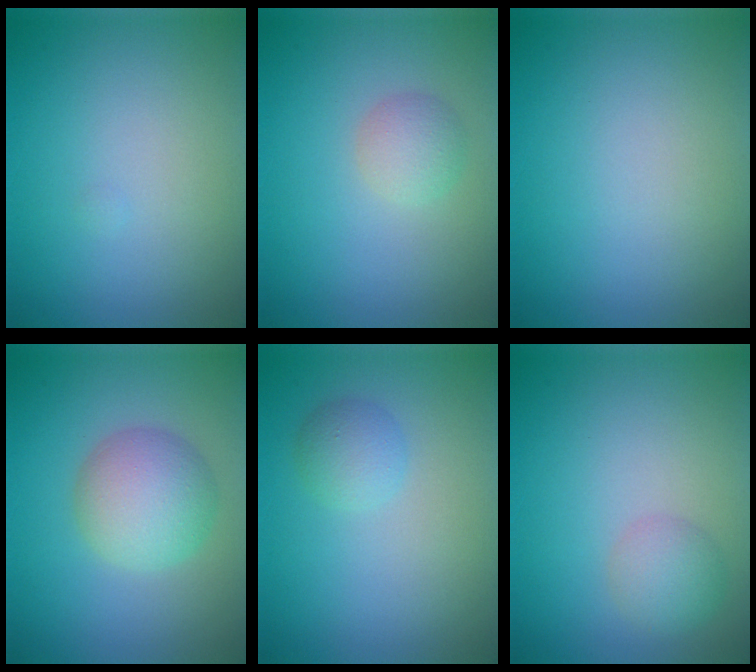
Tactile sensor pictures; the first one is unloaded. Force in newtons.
{"total": 1.9, "press": 1.9, "slide": 0.1}
{"total": 0.0}
{"total": 4.7, "press": 4.7, "slide": 0.1}
{"total": 1.7, "press": 1.7, "slide": 0.2}
{"total": 2.2, "press": 2.2, "slide": 0.0}